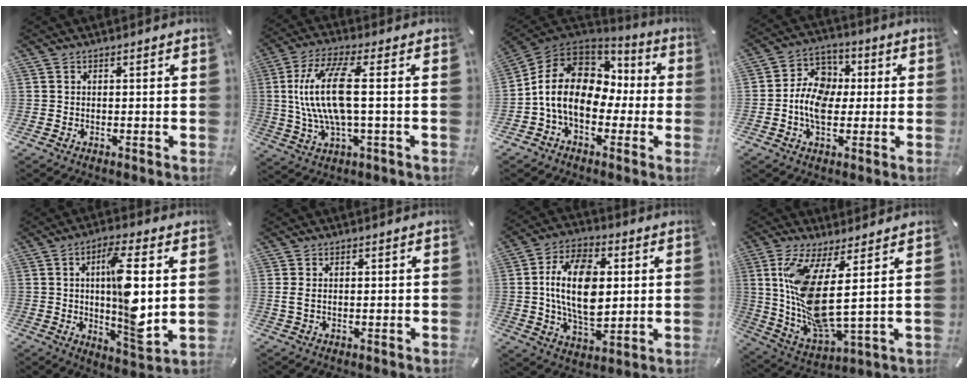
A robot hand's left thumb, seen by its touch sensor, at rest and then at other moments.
{"total": 15.0, "force": [1.0, 4.7, 14.2], "torque": [-0.311, -0.018, 0.006]}
{"total": 14.2, "force": [-1.4, 10.9, 9.0], "torque": [-0.199, 0.017, -0.027]}
{"total": 10.0, "force": [-1.5, 7.8, 6.2], "torque": [-0.121, 0.019, -0.027]}
{"total": 14.2, "force": [1.6, 4.0, 13.6], "torque": [-0.214, -0.025, 0.020]}
{"total": 1.9, "force": [0.4, 1.0, 1.6], "torque": [-0.039, 0.000, 0.003]}
{"total": 16.7, "force": [1.9, 10.3, 13.0], "torque": [-0.263, 0.005, 0.030]}
{"total": 14.8, "force": [4.6, 3.5, 13.7], "torque": [-0.286, -0.044, 0.072]}